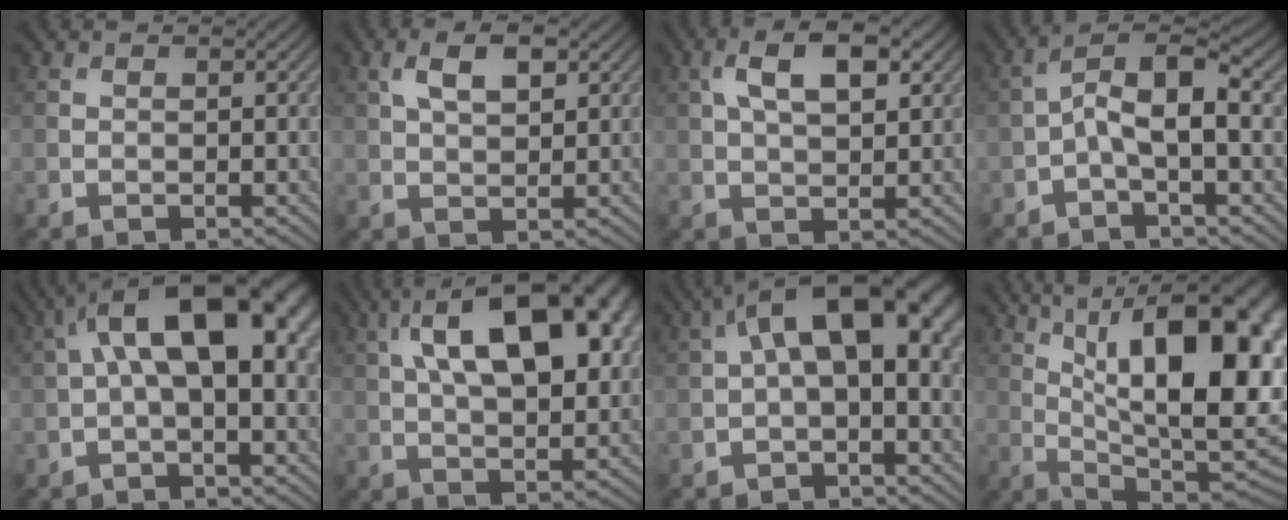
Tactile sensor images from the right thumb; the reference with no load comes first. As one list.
[{"total": 5.0, "force": [2.1, 2.4, 3.9], "torque": [-0.077, 0.005, 0.037]}, {"total": 7.4, "force": [2.8, 3.4, 6.0], "torque": [-0.112, 0.011, 0.049]}, {"total": 6.4, "force": [-0.7, 2.3, 5.9], "torque": [-0.108, 0.015, -0.019]}, {"total": 13.7, "force": [2.7, 6.3, 11.9], "torque": [-0.195, 0.016, 0.046]}, {"total": 18.0, "force": [6.4, 8.3, 14.5], "torque": [-0.223, 0.042, 0.081]}, {"total": 11.2, "force": [2.1, 5.3, 9.6], "torque": [-0.163, 0.016, 0.035]}, {"total": 21.2, "force": [5.8, 9.3, 18.2], "torque": [-0.247, 0.036, 0.089]}]